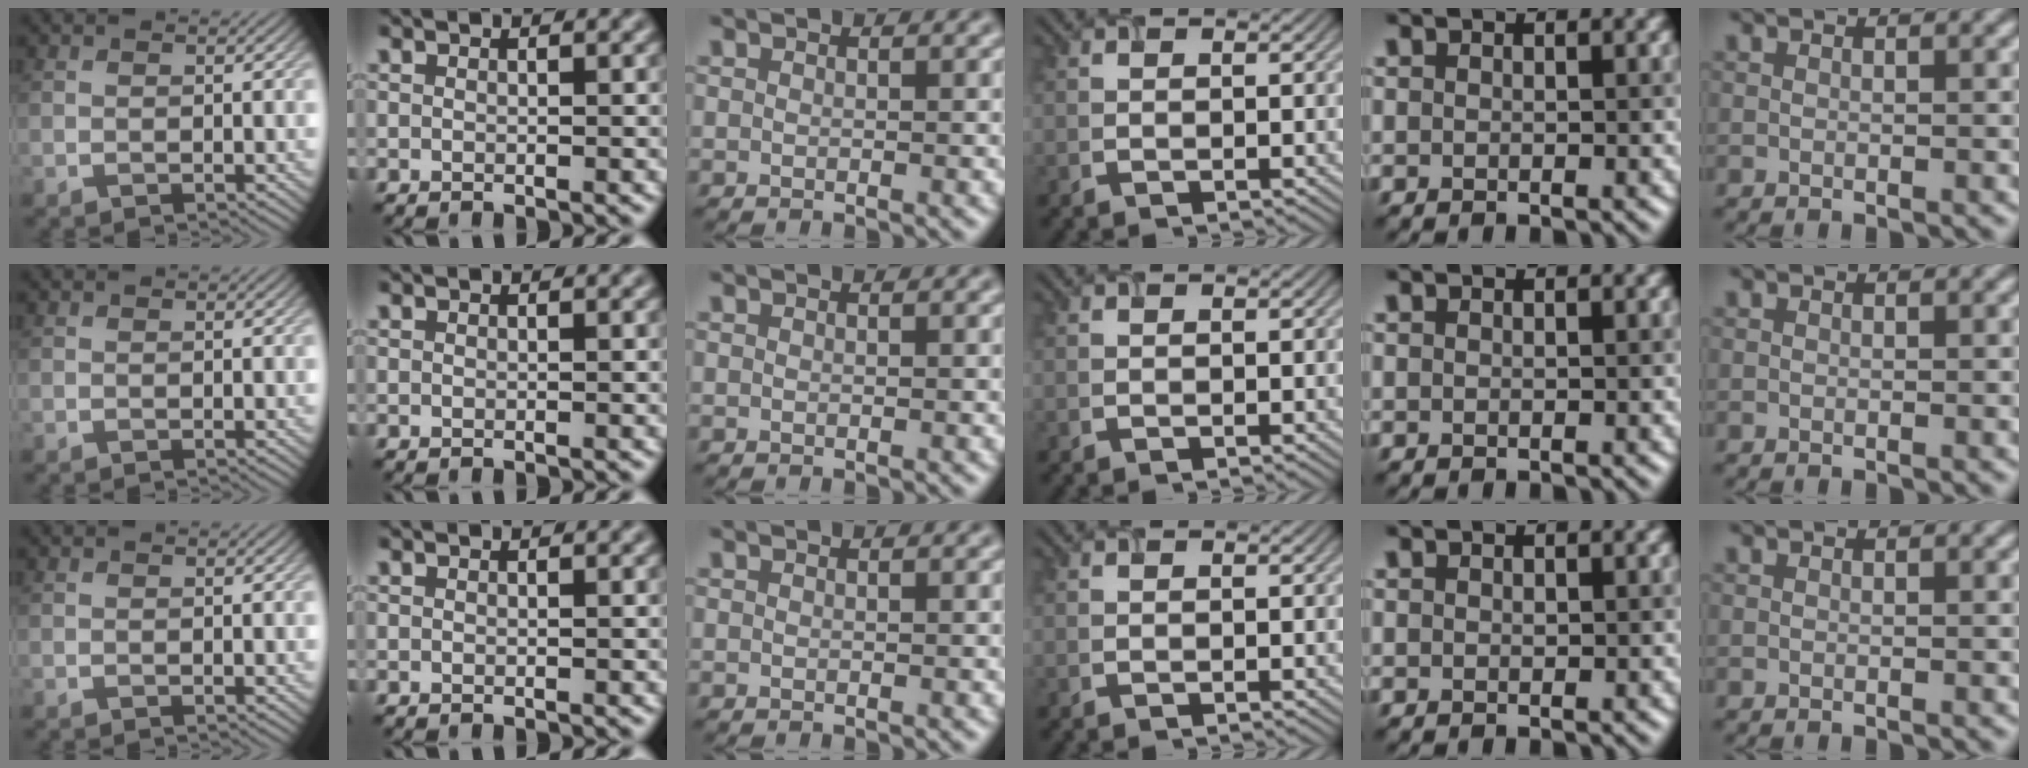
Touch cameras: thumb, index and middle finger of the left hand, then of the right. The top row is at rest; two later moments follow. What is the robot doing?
{"motion": "close", "object": "airpods case & airpods"}